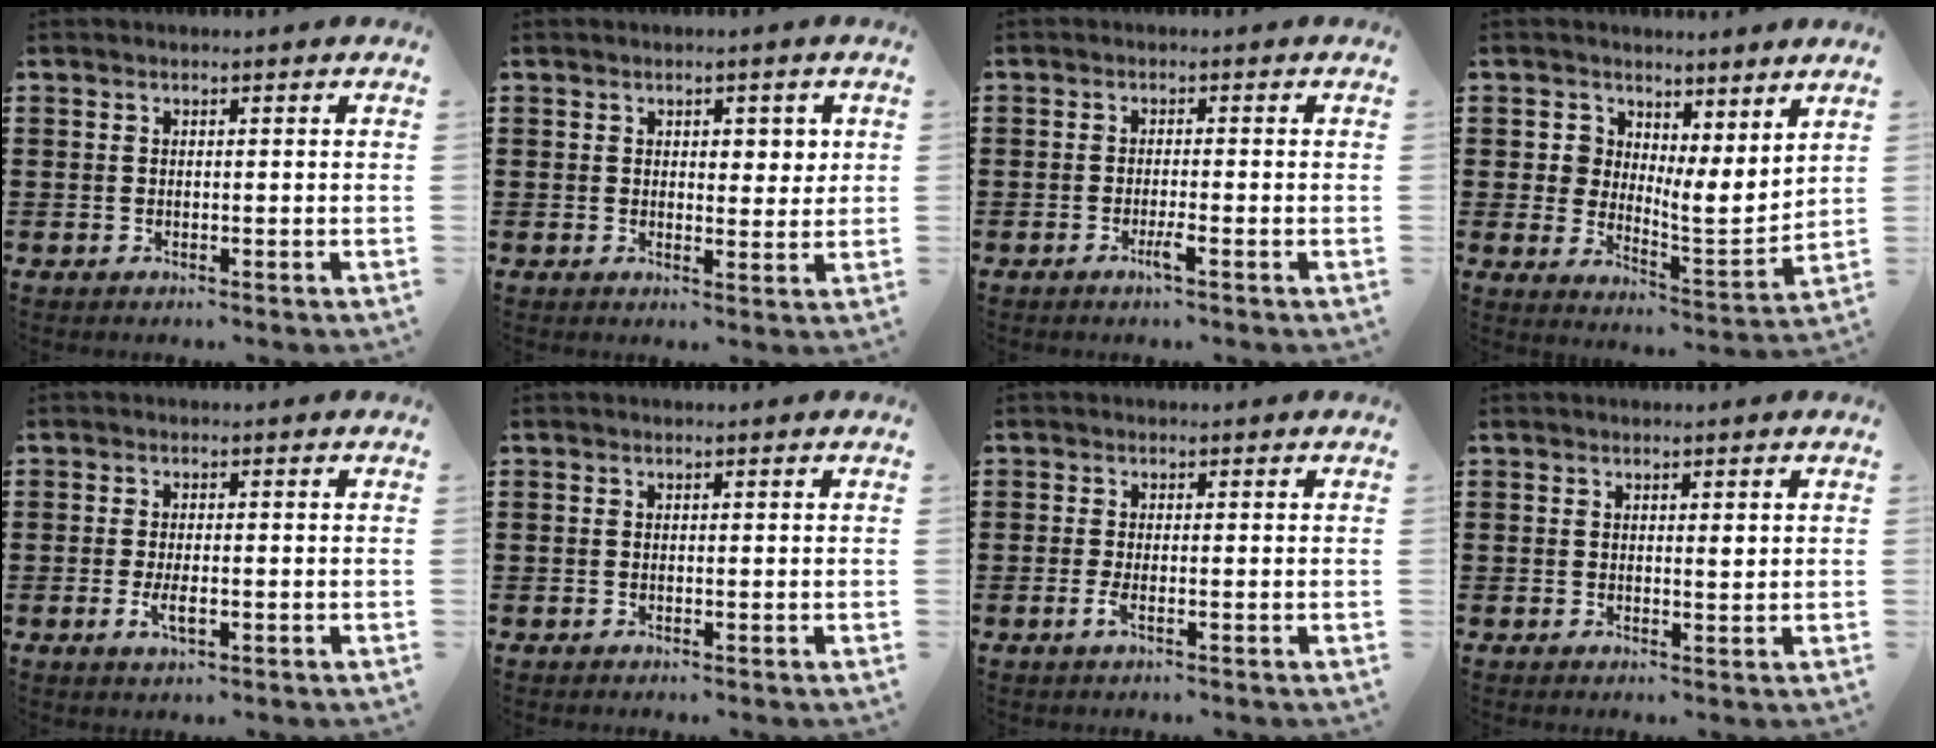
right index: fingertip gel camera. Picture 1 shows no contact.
{"total": 2.4, "force": [1.1, 1.5, 1.5], "torque": [-0.016, 0.003, 0.014]}
{"total": 2.3, "force": [-1.2, -0.1, 1.9], "torque": [-0.039, -0.007, -0.025]}
{"total": 5.0, "force": [3.8, 3.0, 1.3], "torque": [-0.042, -0.018, 0.068]}
{"total": 3.0, "force": [-0.8, 1.0, 2.7], "torque": [-0.055, -0.005, -0.015]}
{"total": 0.0}
{"total": 2.1, "force": [-0.7, 0.2, 1.9], "torque": [-0.049, -0.011, -0.017]}
{"total": 1.1, "force": [0.5, 0.3, 0.9], "torque": [-0.019, 0.004, 0.007]}